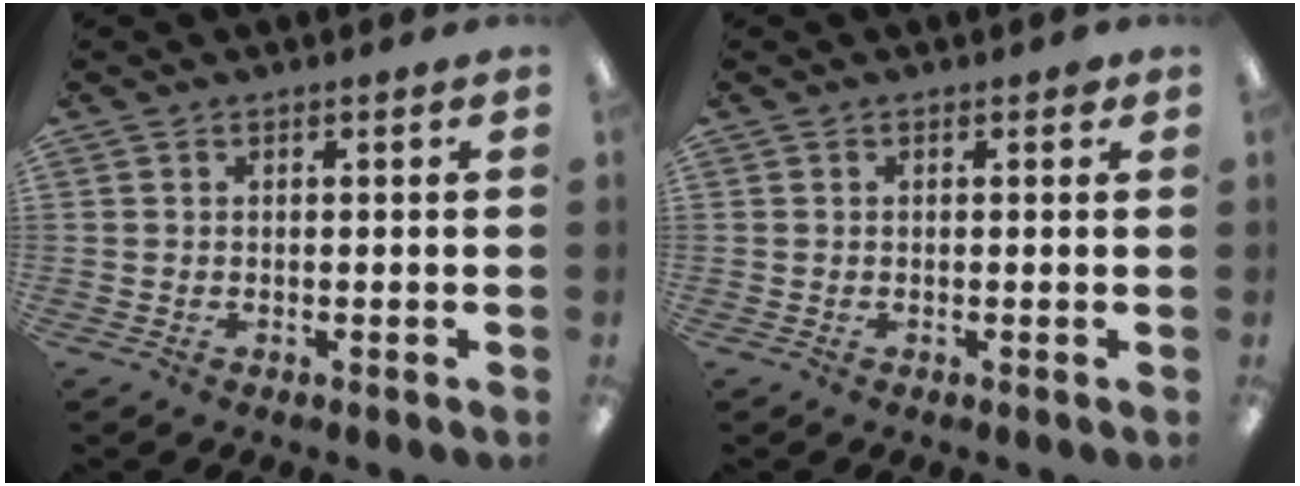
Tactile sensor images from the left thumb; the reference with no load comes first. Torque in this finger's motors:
{"motor_torque": [0.42, -0.12, 0.29, -0.15, 0.00]}